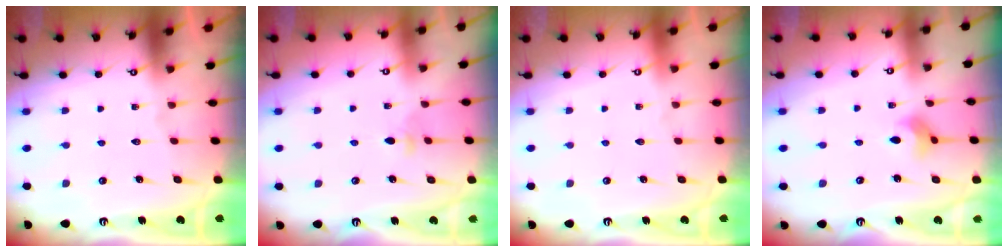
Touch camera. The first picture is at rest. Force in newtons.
{"total": 3.1, "press": 3.1, "slide": 0.6}
{"total": 0.0}
{"total": 3.3, "press": 3.2, "slide": 0.5}